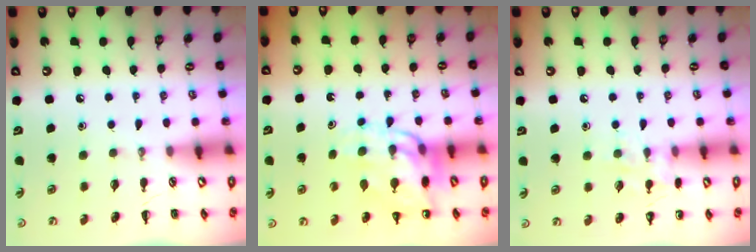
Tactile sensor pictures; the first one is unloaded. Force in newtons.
{"total": 13.5, "press": 13.1, "slide": 3.0}
{"total": 8.0, "press": 7.8, "slide": 1.4}